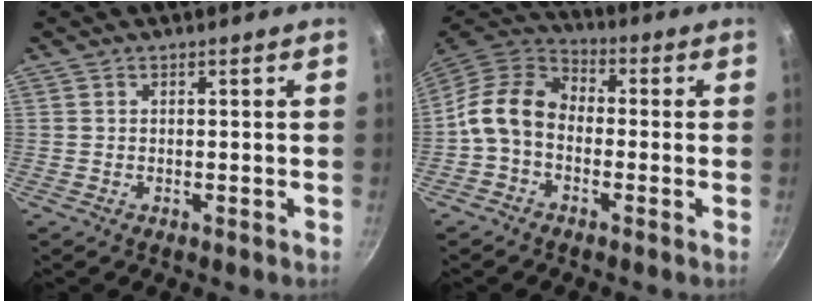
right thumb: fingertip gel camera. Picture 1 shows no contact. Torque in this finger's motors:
{"motor_torque": [1.51, 1.63, 1.22, -1.09, 0.42]}